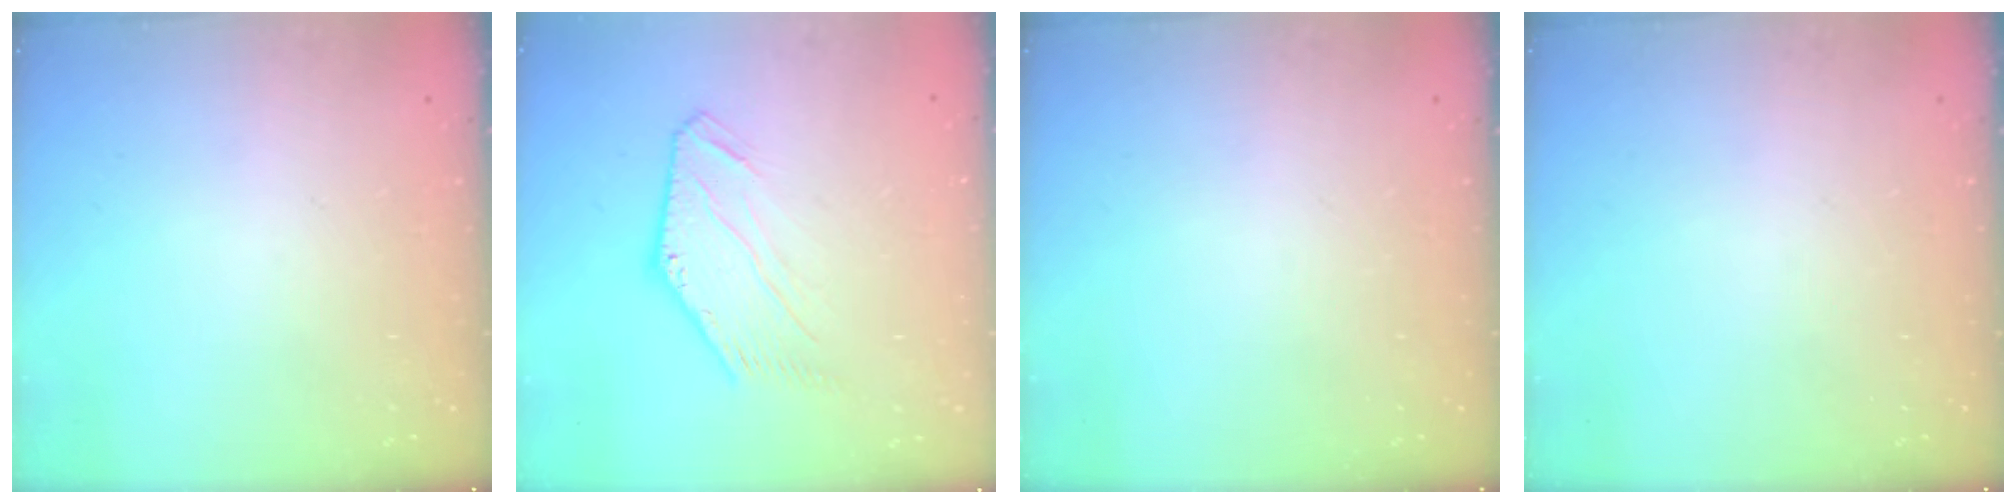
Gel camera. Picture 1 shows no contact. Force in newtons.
{"total": 5.1, "press": 5.1, "slide": 0.6}
{"total": 0.0}
{"total": 0.0}